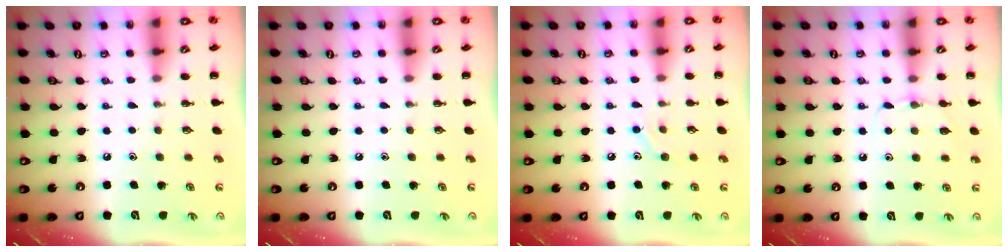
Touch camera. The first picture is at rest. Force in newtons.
{"total": 0.0}
{"total": 7.8, "press": 7.6, "slide": 1.6}
{"total": 5.5, "press": 5.2, "slide": 1.7}